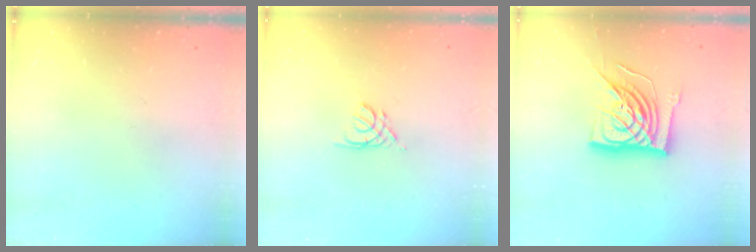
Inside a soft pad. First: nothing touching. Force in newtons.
{"total": 2.2, "press": 2.2, "slide": 0.4}
{"total": 18.6, "press": 18.5, "slide": 2.2}